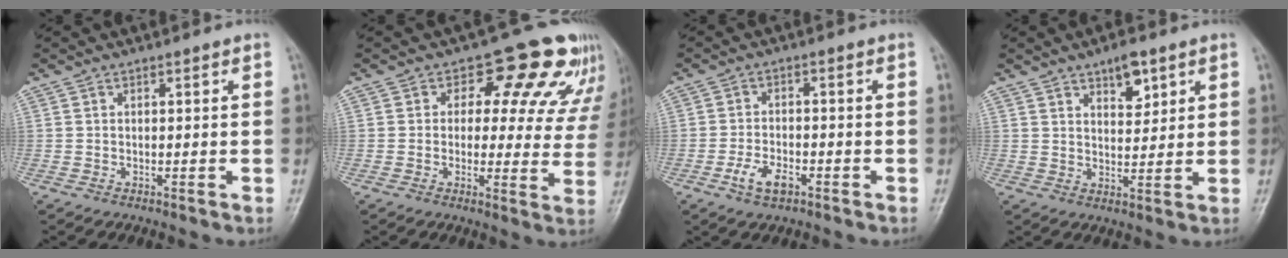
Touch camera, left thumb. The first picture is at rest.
{"total": 14.3, "force": [9.1, 8.2, 7.4], "torque": [-0.021, -0.033, 0.087]}
{"total": 4.8, "force": [-2.5, 2.5, 3.3], "torque": [-0.061, 0.013, -0.044]}
{"total": 5.8, "force": [3.5, 2.8, 3.8], "torque": [-0.036, -0.021, 0.053]}